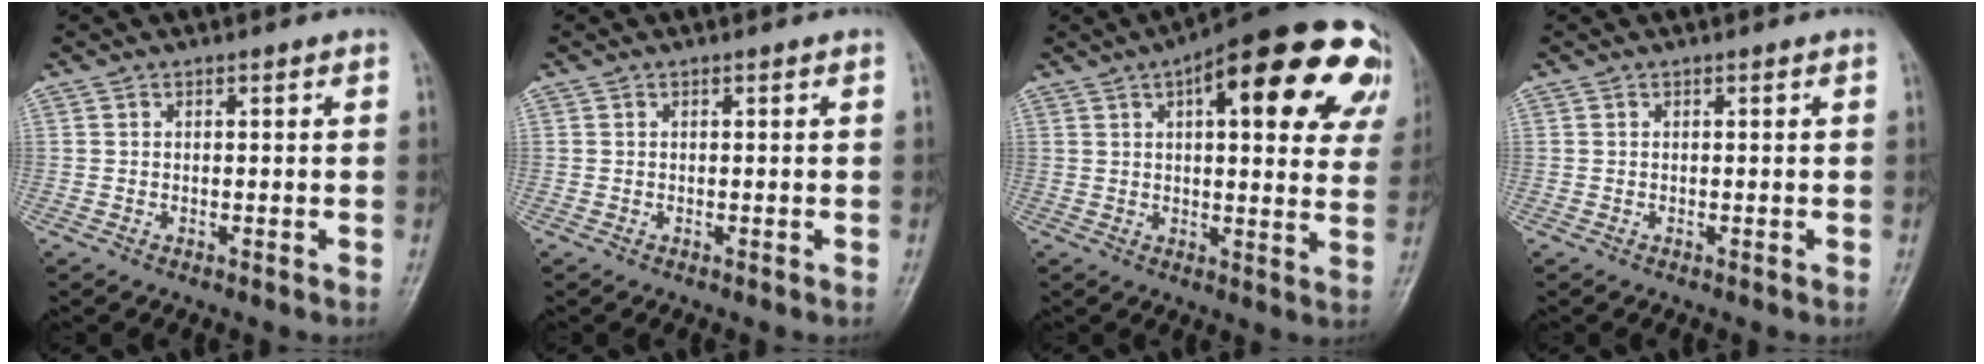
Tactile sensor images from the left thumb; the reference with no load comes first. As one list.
[{"total": 0.0}, {"total": 25.6, "force": [11.1, 9.3, 21.1], "torque": [-0.247, 0.011, 0.139]}, {"total": 0.0}]